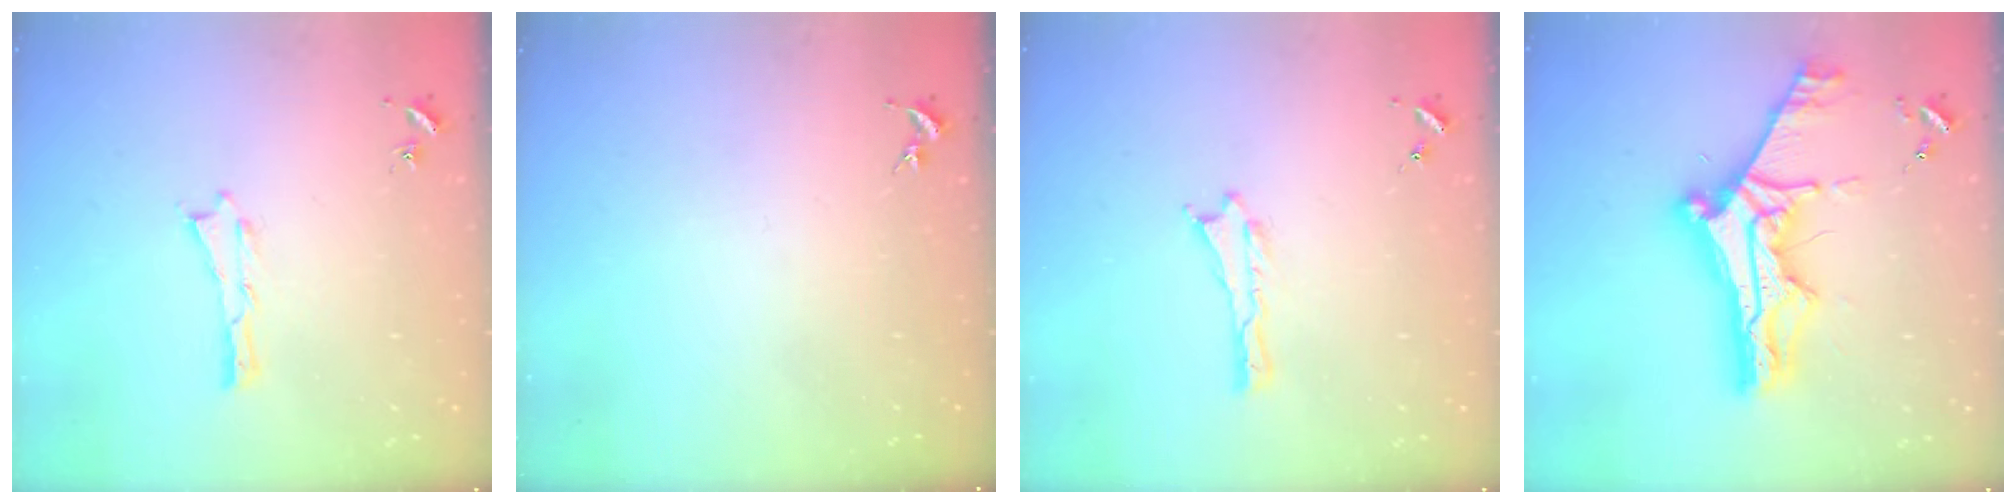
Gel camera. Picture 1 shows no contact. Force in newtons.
{"total": 0.0}
{"total": 0.0}
{"total": 11.7, "press": 11.6, "slide": 1.2}